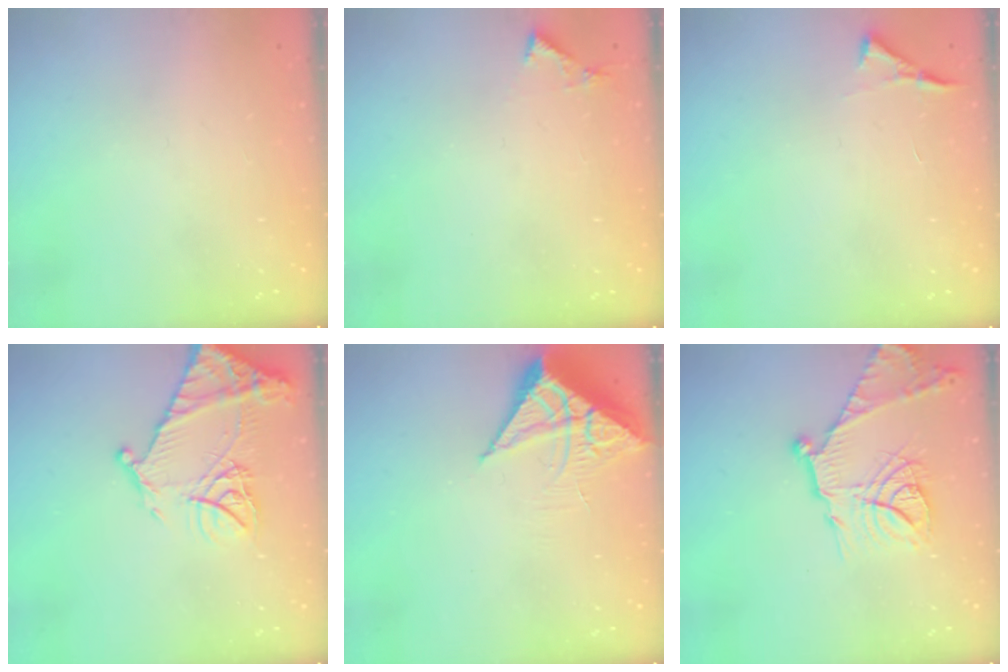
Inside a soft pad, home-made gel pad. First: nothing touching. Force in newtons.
{"total": 4.1, "press": 4.1, "slide": 0.5}
{"total": 3.5, "press": 3.5, "slide": 0.5}
{"total": 17.2, "press": 17.1, "slide": 1.7}
{"total": 7.7, "press": 7.7, "slide": 0.5}
{"total": 19.7, "press": 19.6, "slide": 1.7}